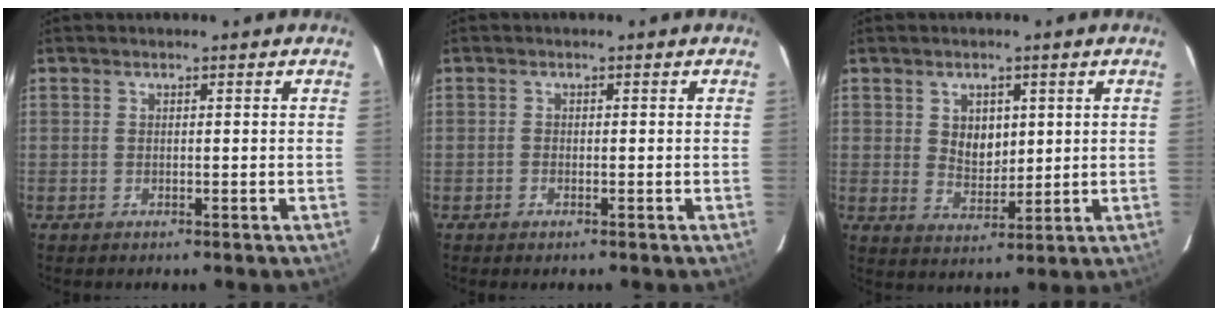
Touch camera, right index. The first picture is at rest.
{"total": 0.7, "force": [-0.5, 0.3, 0.3], "torque": [-0.007, 0.000, -0.011]}
{"total": 5.6, "force": [1.6, 4.1, 3.4], "torque": [-0.053, 0.000, 0.035]}